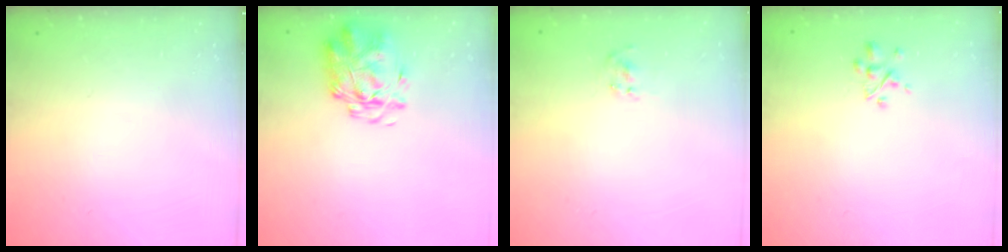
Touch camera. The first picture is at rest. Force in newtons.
{"total": 2.9, "press": 2.8, "slide": 0.8}
{"total": 1.5, "press": 1.3, "slide": 0.7}
{"total": 2.3, "press": 2.3, "slide": 0.3}